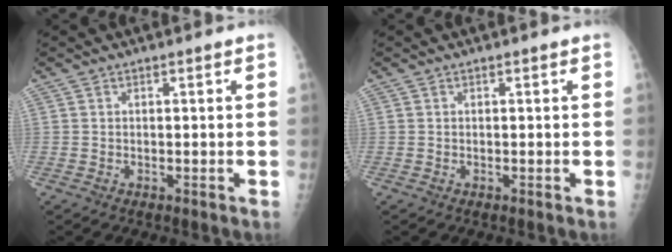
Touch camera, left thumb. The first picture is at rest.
{"total": 0.0}